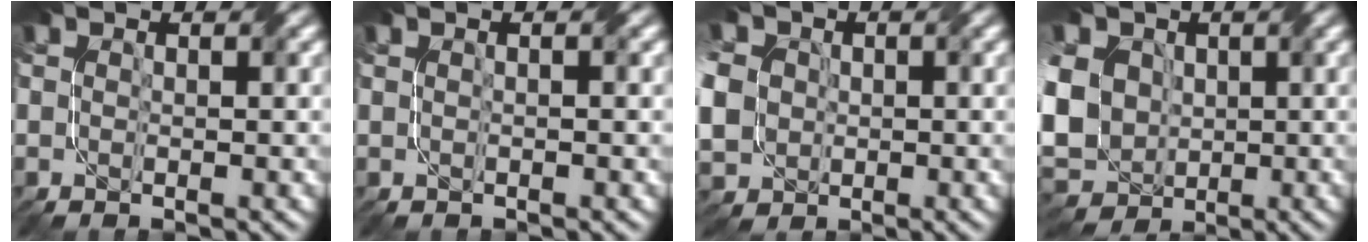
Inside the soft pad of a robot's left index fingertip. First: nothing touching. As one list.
[{"total": 0.9, "force": [0.4, 0.3, 0.7], "torque": [-0.001, 0.000, -0.004]}, {"total": 8.6, "force": [-0.1, 7.4, 4.2], "torque": [-0.120, -0.003, -0.027]}, {"total": 14.3, "force": [1.0, 11.7, 8.1], "torque": [-0.196, 0.012, -0.020]}]